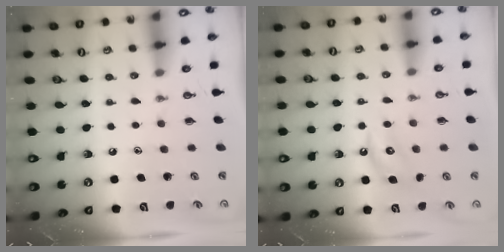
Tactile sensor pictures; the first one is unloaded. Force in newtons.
{"total": 4.2, "press": 4.1, "slide": 0.7}